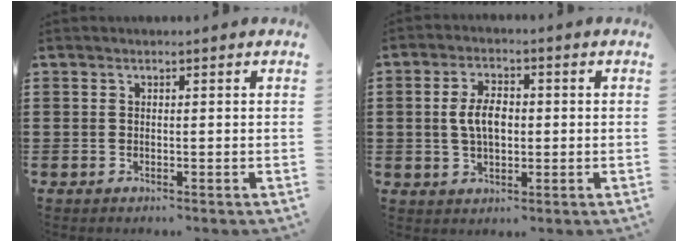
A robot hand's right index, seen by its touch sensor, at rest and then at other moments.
{"total": 5.4, "force": [0.1, 3.0, 4.5], "torque": [-0.090, 0.005, -0.004]}